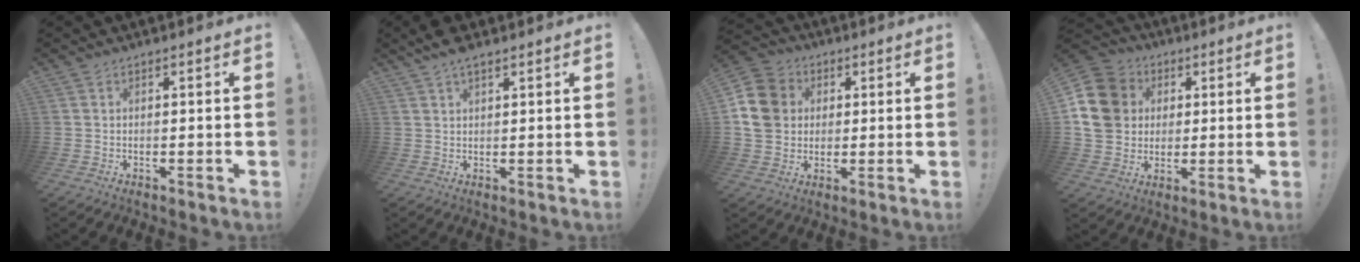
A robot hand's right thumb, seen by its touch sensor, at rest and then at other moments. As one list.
[{"total": 4.4, "force": [3.3, 1.4, 2.5], "torque": [-0.051, -0.014, 0.062]}, {"total": 12.3, "force": [2.1, 10.9, 5.4], "torque": [-0.096, 0.003, 0.045]}, {"total": 15.5, "force": [2.7, 13.5, 7.2], "torque": [-0.109, 0.000, 0.058]}]